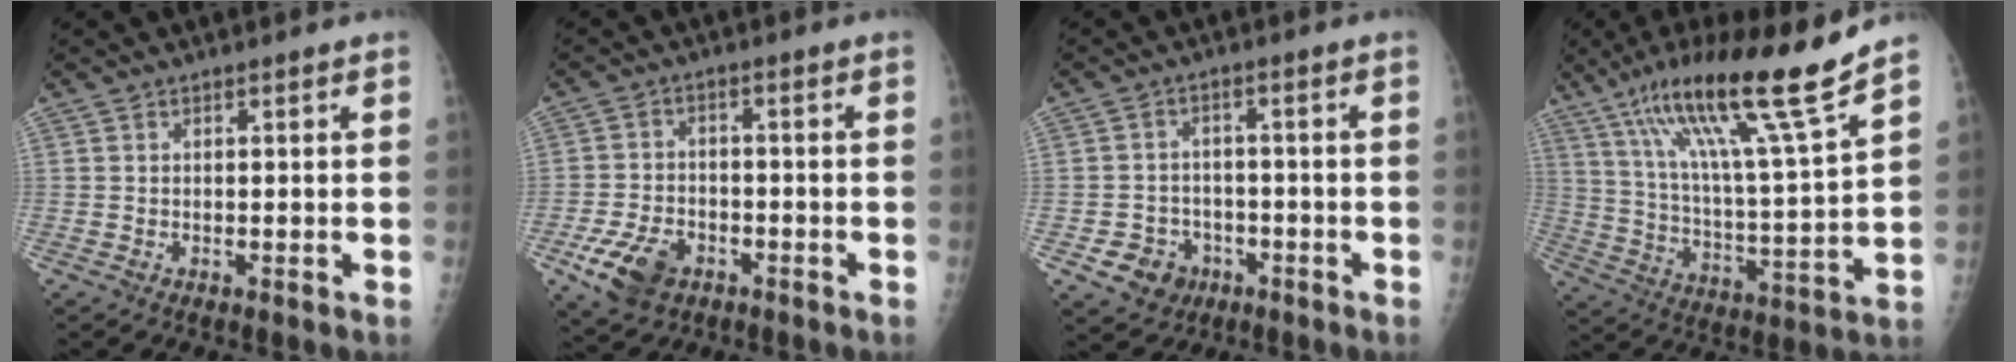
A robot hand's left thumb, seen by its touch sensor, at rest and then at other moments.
{"total": 8.7, "force": [-4.2, 5.7, 5.1], "torque": [-0.092, 0.013, -0.069]}
{"total": 6.6, "force": [-3.0, 5.6, 1.7], "torque": [-0.008, 0.021, -0.039]}
{"total": 20.3, "force": [14.2, 0.3, 14.5], "torque": [-0.231, -0.061, 0.245]}